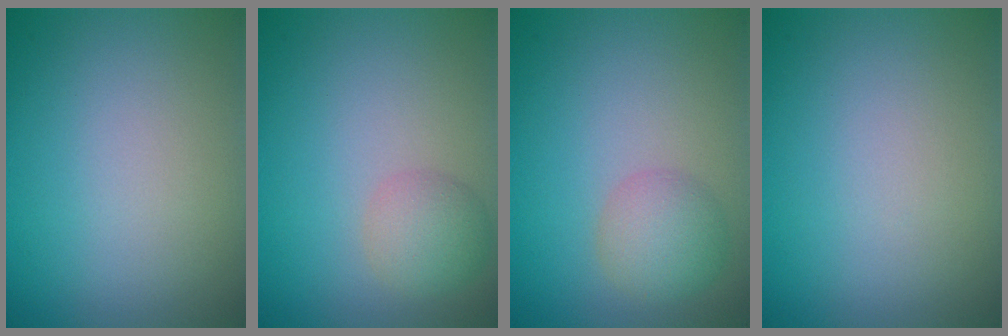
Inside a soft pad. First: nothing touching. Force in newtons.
{"total": 2.6, "press": 2.6, "slide": 0.1}
{"total": 2.9, "press": 2.8, "slide": 0.3}
{"total": 0.0}